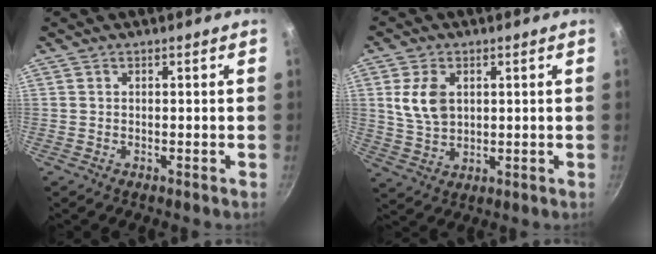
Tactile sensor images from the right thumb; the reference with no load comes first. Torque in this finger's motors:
{"motor_torque": [-0.43, 0.75, 0.75, 0.48, 0.06]}